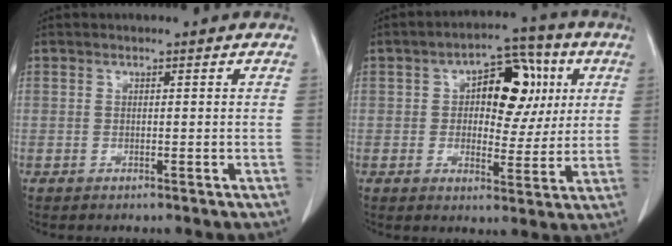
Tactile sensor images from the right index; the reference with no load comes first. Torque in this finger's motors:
{"motor_torque": [0.28, 0.13, 0.33, 0.10]}